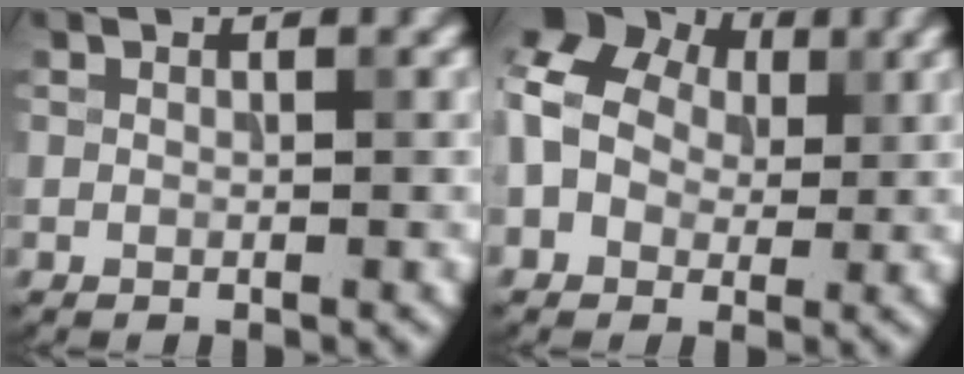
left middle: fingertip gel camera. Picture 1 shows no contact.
{"total": 9.0, "force": [1.3, 7.4, 5.1], "torque": [-0.101, 0.027, 0.002]}